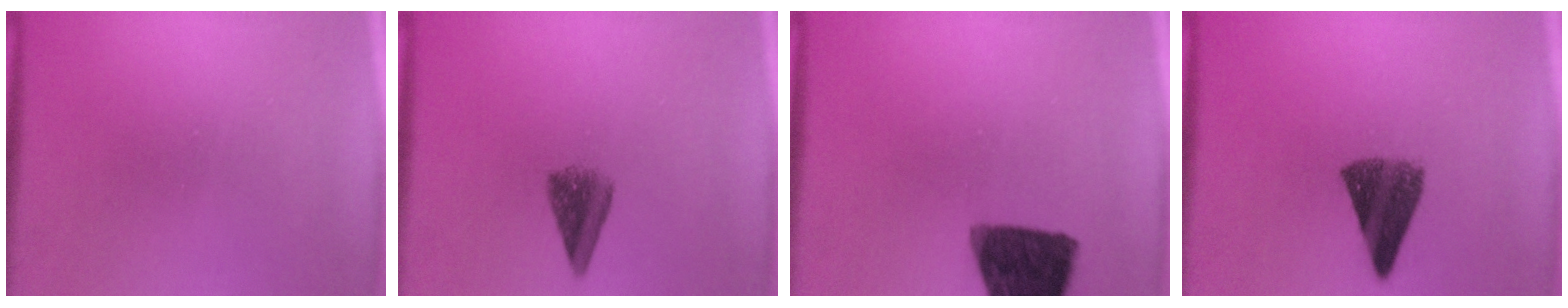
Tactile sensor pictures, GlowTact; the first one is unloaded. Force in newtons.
{"total": 4.2}
{"total": 13.0}
{"total": 8.4}